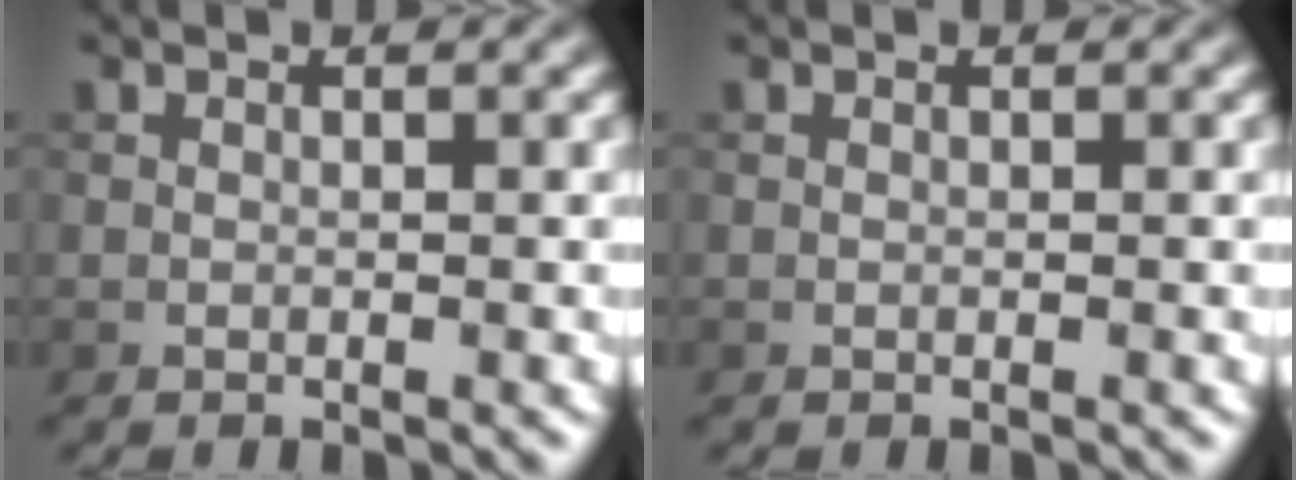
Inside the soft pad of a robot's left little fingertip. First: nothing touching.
{"total": 0.0}